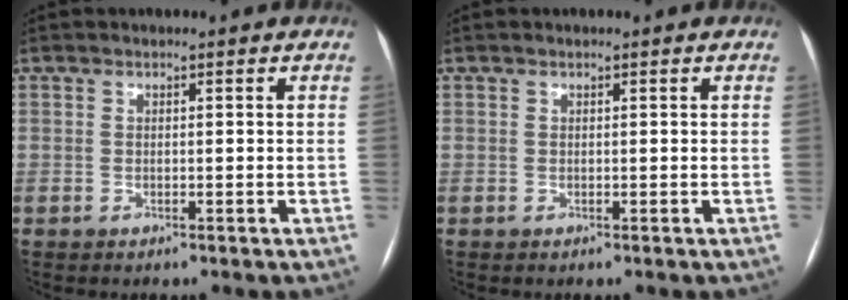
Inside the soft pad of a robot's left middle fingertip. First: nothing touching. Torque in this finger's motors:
{"motor_torque": [0.04, -0.04, -0.02, -0.01]}